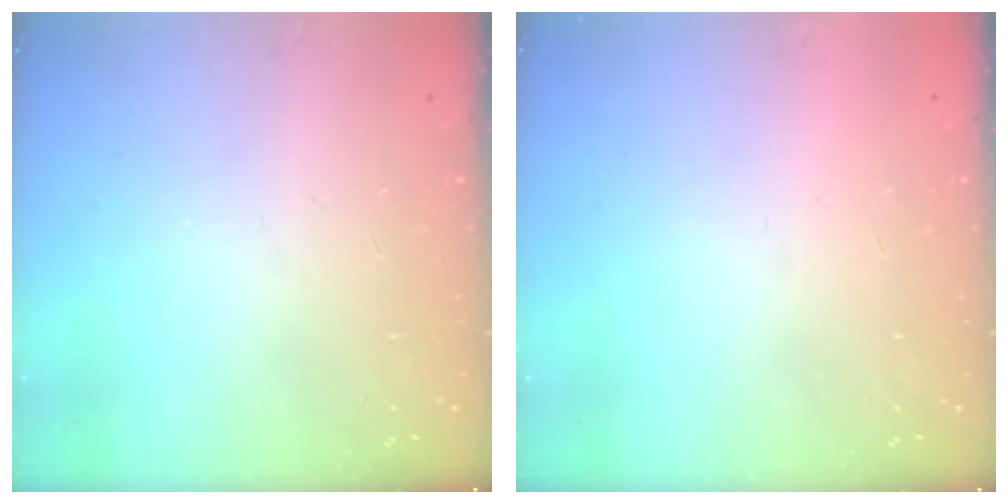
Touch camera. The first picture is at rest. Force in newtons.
{"total": 1.5, "press": 1.5, "slide": 0.1}